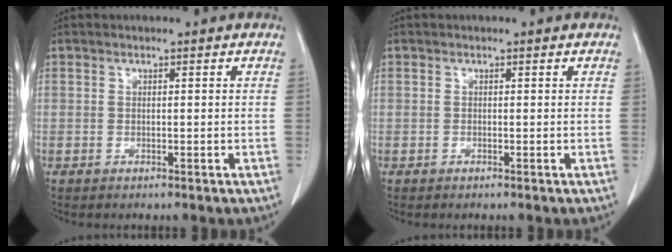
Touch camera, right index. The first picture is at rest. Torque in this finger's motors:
{"motor_torque": [-0.23, 0.11, -0.20, -0.06]}